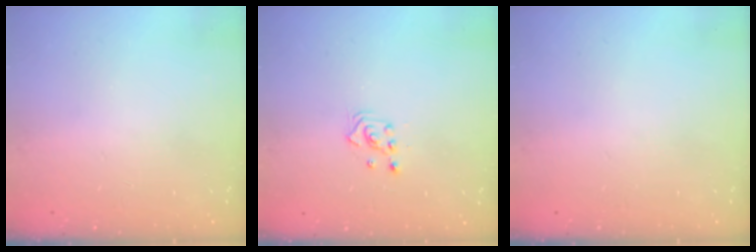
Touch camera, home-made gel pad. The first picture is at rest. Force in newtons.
{"total": 2.4, "press": 2.4, "slide": 0.3}
{"total": 0.0}